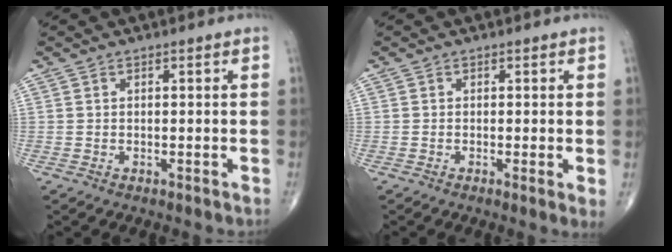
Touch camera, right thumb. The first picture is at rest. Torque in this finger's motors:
{"motor_torque": [-0.27, 0.05, -0.04, -0.13, -0.08]}